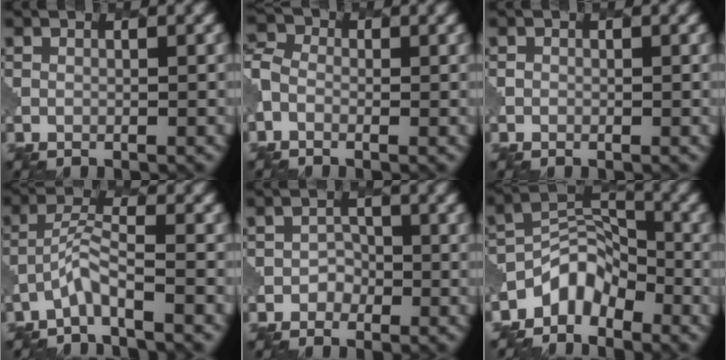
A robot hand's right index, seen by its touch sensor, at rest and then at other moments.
{"total": 2.4, "force": [-0.9, 1.8, 1.3], "torque": [-0.030, 0.002, -0.028]}
{"total": 0.0}
{"total": 2.5, "force": [-1.7, 0.0, 1.7], "torque": [-0.037, 0.009, -0.041]}
{"total": 1.2, "force": [-0.4, 1.1, 0.2], "torque": [0.008, 0.006, -0.010]}
{"total": 4.1, "force": [-3.1, 2.2, 1.4], "torque": [-0.012, 0.005, -0.069]}